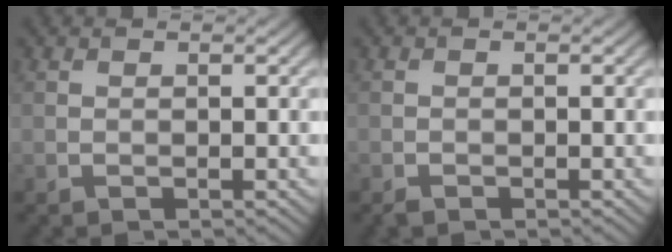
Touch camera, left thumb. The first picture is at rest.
{"total": 0.8, "force": [-0.7, 0.3, 0.2], "torque": [-0.004, -0.003, -0.015]}